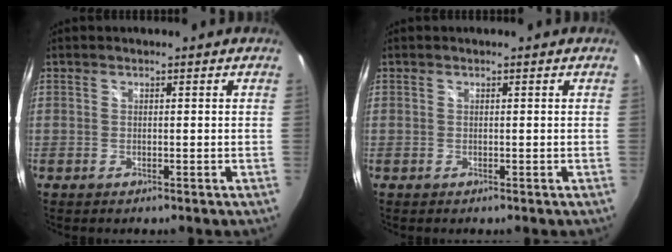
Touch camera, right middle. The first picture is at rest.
{"total": 0.0}